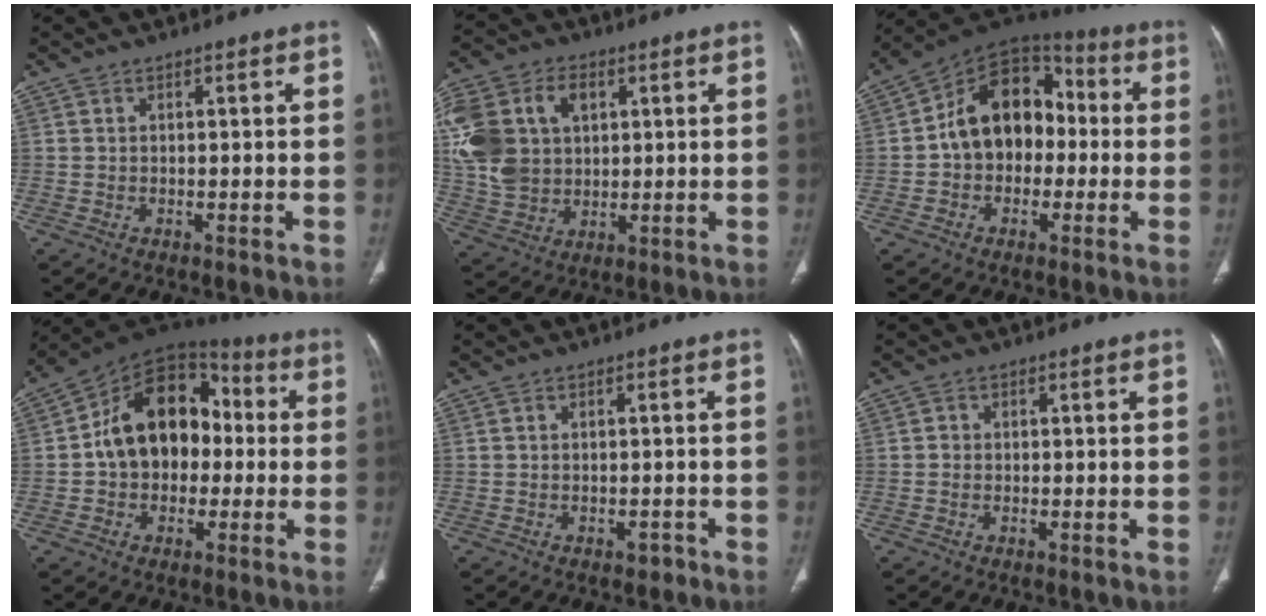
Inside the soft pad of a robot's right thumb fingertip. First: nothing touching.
{"total": 17.6, "force": [3.8, 13.1, 11.2], "torque": [-0.230, 0.009, 0.076]}
{"total": 15.3, "force": [-0.4, 11.4, 10.2], "torque": [-0.123, 0.047, -0.021]}
{"total": 17.0, "force": [0.1, 12.5, 11.5], "torque": [-0.142, 0.047, -0.010]}
{"total": 1.3, "force": [-0.8, 0.8, 0.6], "torque": [-0.005, 0.003, -0.011]}
{"total": 0.9, "force": [-0.1, 0.8, 0.4], "torque": [-0.003, 0.002, -0.005]}